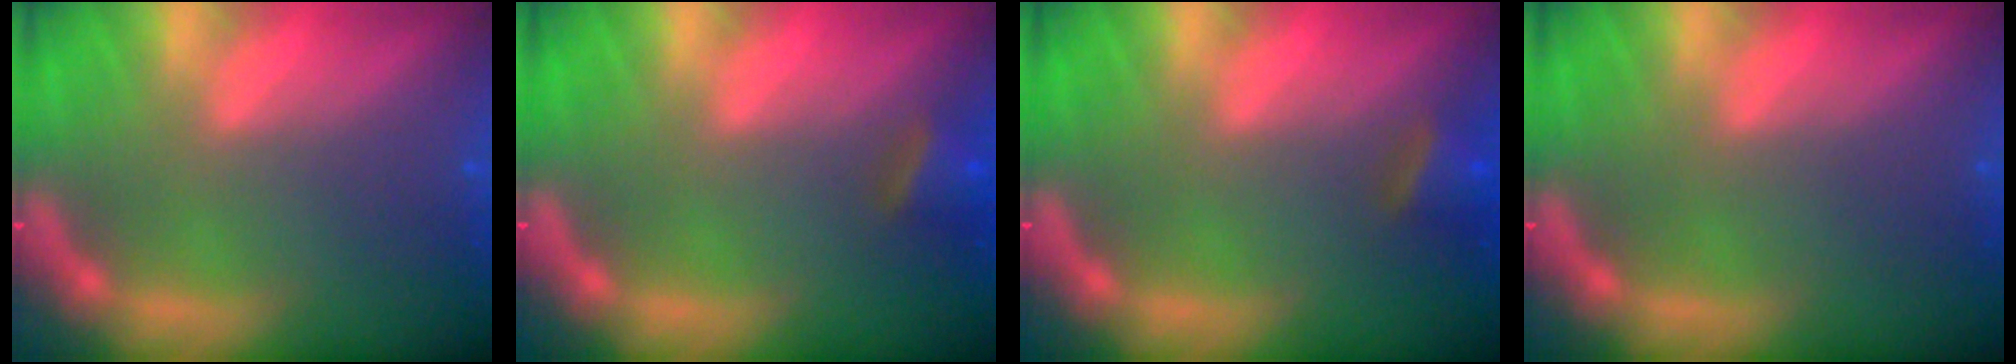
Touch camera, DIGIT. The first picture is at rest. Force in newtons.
{"total": 2.4}
{"total": 2.4}
{"total": 0.0}